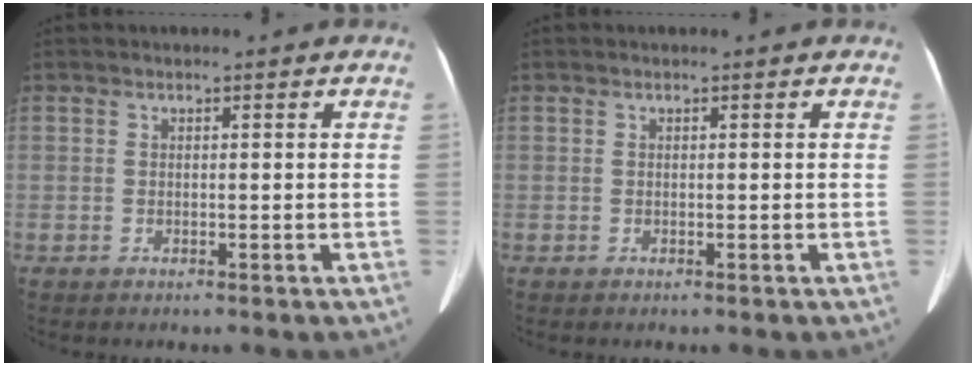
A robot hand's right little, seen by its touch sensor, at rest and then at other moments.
{"total": 0.0}